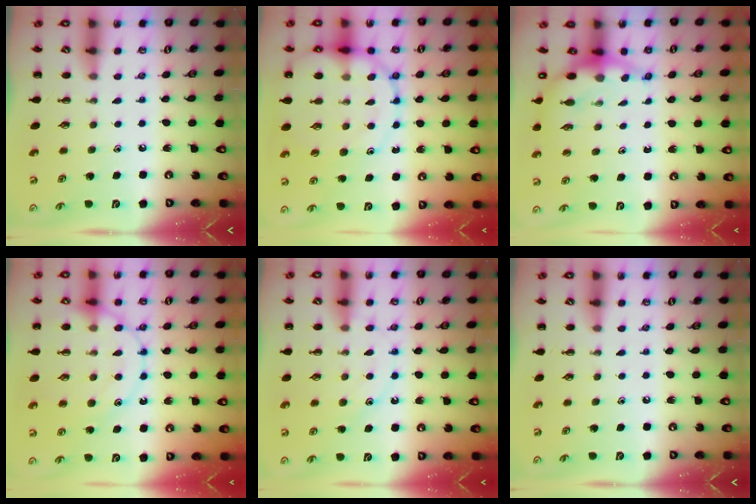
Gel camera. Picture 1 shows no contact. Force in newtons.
{"total": 15.2, "press": 14.9, "slide": 2.8}
{"total": 6.9, "press": 6.7, "slide": 1.6}
{"total": 15.9, "press": 15.9, "slide": 1.4}
{"total": 11.9, "press": 11.9, "slide": 0.7}
{"total": 0.0}